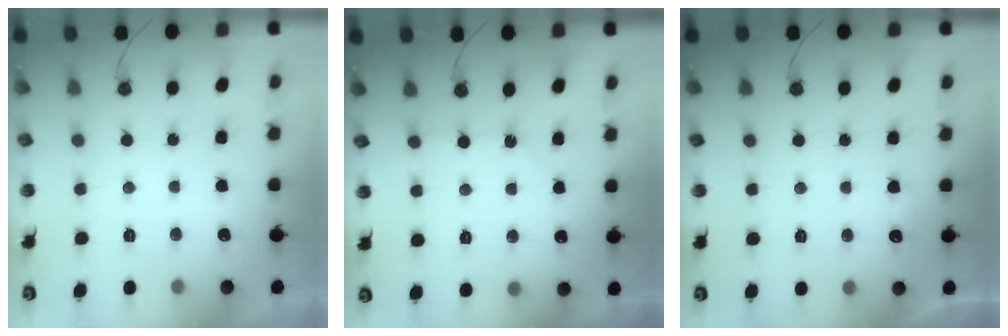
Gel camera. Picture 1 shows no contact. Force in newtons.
{"total": 1.5, "press": 1.5, "slide": 0.3}
{"total": 3.6, "press": 3.6, "slide": 0.5}